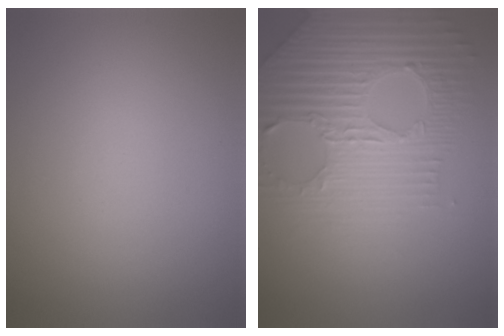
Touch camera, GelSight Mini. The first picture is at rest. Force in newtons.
{"total": 6.1, "press": 4.9, "slide": 3.7}